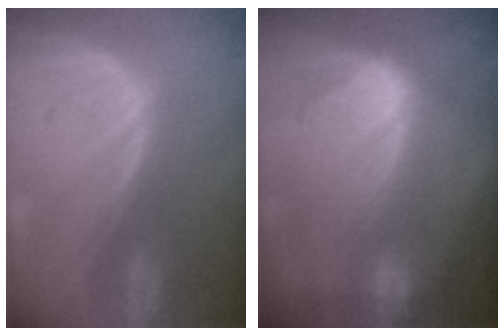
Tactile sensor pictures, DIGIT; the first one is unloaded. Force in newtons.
{"total": 10.6, "press": 9.1, "slide": 5.4}